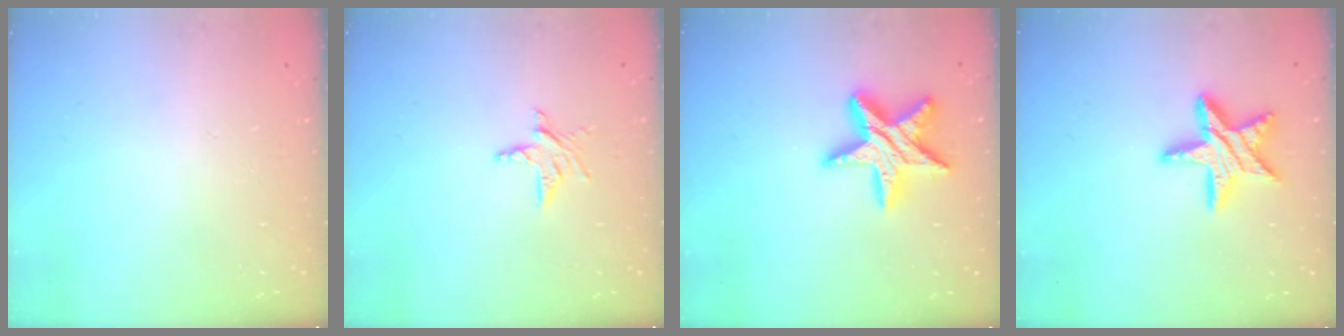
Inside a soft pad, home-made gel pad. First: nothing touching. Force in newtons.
{"total": 5.2, "press": 5.2, "slide": 0.3}
{"total": 16.1, "press": 16.0, "slide": 1.1}
{"total": 14.2, "press": 14.1, "slide": 1.2}